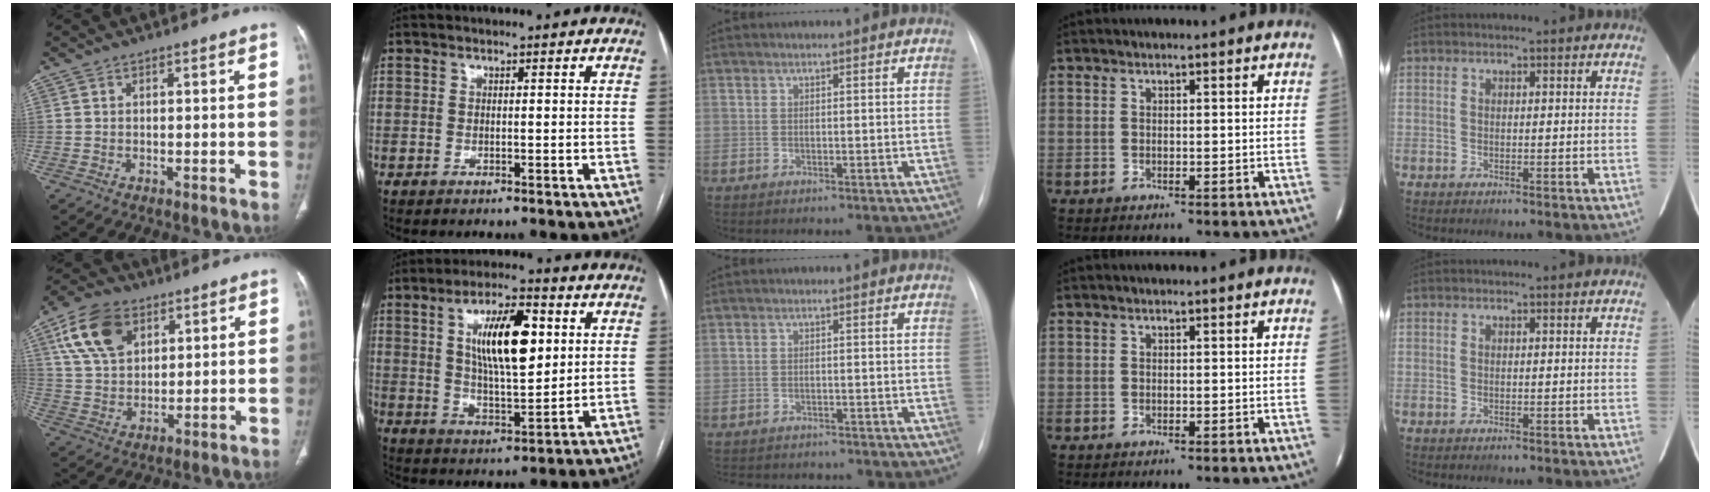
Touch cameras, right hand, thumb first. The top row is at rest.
{"thumb": {"total": 13.1, "force": [6.0, 8.4, 8.0], "torque": [-0.136, -0.011, 0.117]}, "index": {"total": 13.0, "force": [3.6, 3.9, 11.9], "torque": [-0.213, 0.007, 0.063]}, "middle": {"total": 7.7, "force": [-7.0, 2.6, 1.9], "torque": [-0.030, 0.001, -0.086]}}